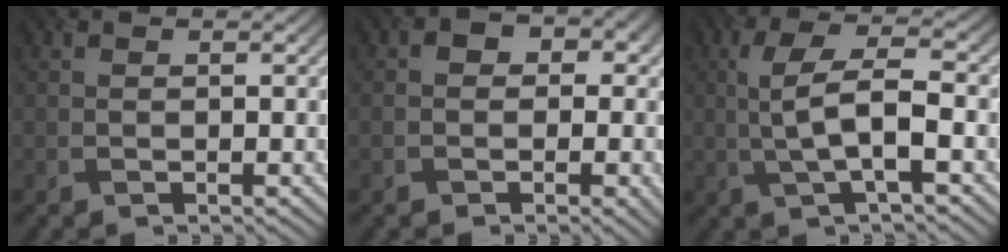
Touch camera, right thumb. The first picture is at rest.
{"total": 3.9, "force": [-0.1, 3.4, 1.9], "torque": [-0.012, 0.000, -0.007]}
{"total": 6.4, "force": [-0.9, 1.9, 6.1], "torque": [-0.127, 0.008, -0.019]}